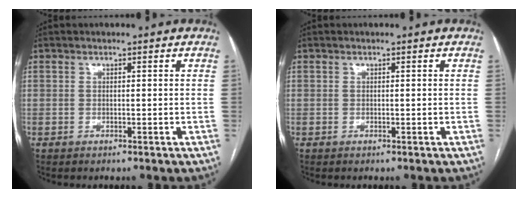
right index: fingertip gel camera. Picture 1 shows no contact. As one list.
[{"total": 0.0}]